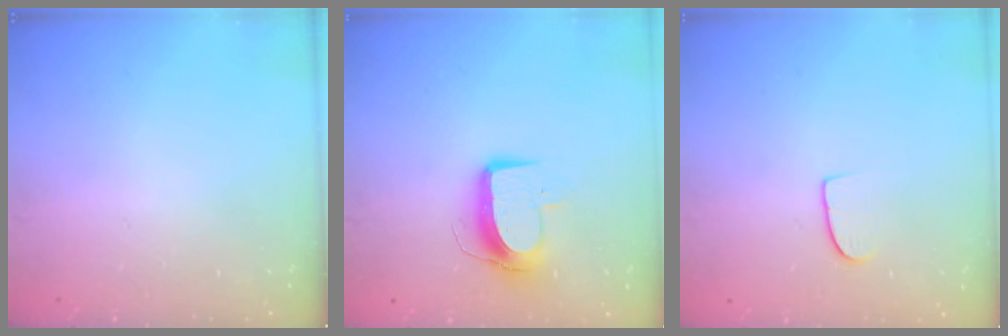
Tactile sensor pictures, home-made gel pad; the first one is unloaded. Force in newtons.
{"total": 10.2, "press": 10.2, "slide": 0.4}
{"total": 6.5, "press": 6.5, "slide": 0.5}